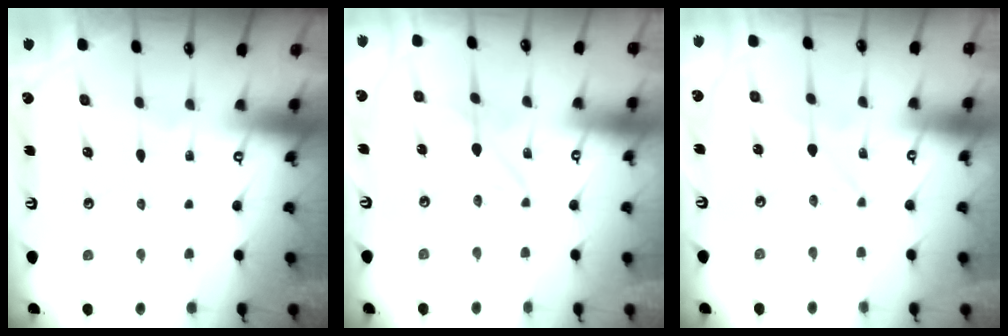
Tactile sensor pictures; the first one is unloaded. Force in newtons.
{"total": 1.6, "press": 1.6, "slide": 0.2}
{"total": 0.0}